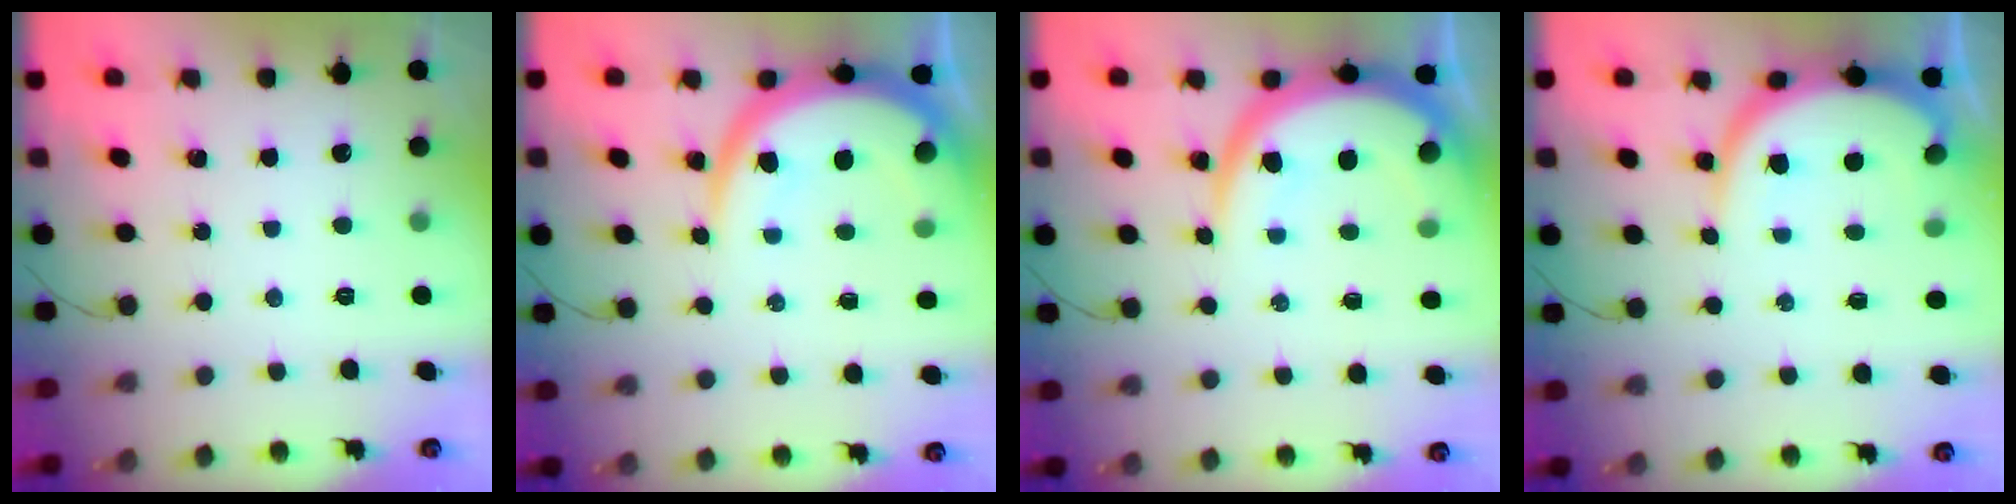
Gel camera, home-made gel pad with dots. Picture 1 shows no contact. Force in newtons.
{"total": 11.7, "press": 11.6, "slide": 1.1}
{"total": 11.7, "press": 11.6, "slide": 1.1}
{"total": 9.0, "press": 9.0, "slide": 1.0}